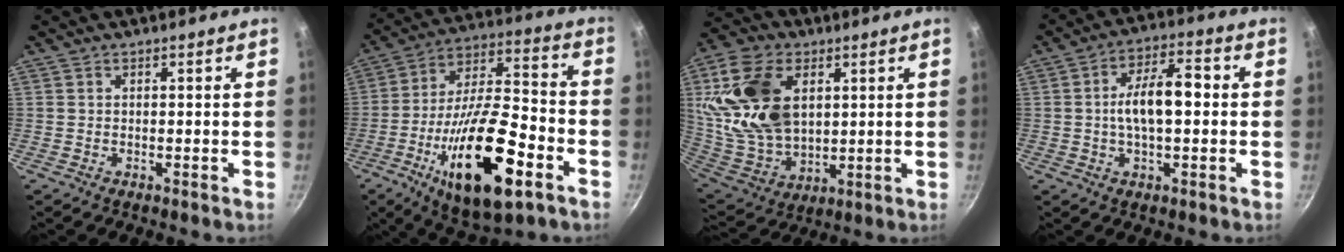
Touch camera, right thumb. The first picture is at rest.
{"total": 24.8, "force": [-9.8, 9.2, 20.8], "torque": [-0.340, 0.032, -0.164]}
{"total": 20.8, "force": [5.4, 13.7, 14.7], "torque": [-0.268, -0.020, 0.111]}
{"total": 10.5, "force": [0.1, 4.9, 9.3], "torque": [-0.141, 0.028, -0.006]}